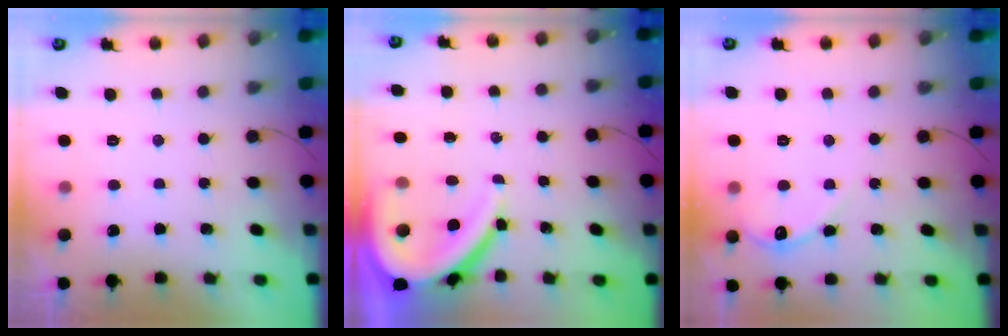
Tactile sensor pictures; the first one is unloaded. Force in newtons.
{"total": 8.7, "press": 8.6, "slide": 1.0}
{"total": 5.2, "press": 5.2, "slide": 0.7}